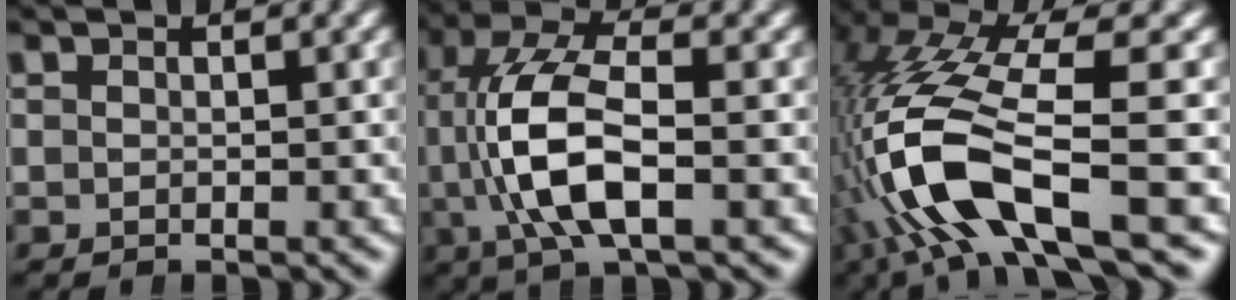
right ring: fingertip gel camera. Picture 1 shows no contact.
{"total": 7.1, "force": [0.4, 3.0, 6.4], "torque": [-0.141, -0.009, 0.011]}
{"total": 10.5, "force": [-0.8, 5.2, 9.1], "torque": [-0.220, -0.028, 0.001]}